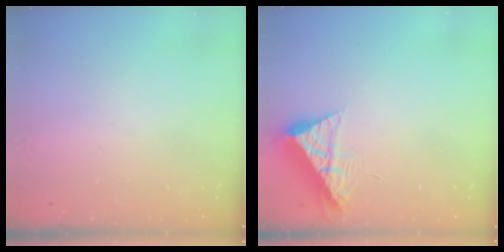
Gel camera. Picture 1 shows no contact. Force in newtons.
{"total": 8.2, "press": 8.2, "slide": 0.3}